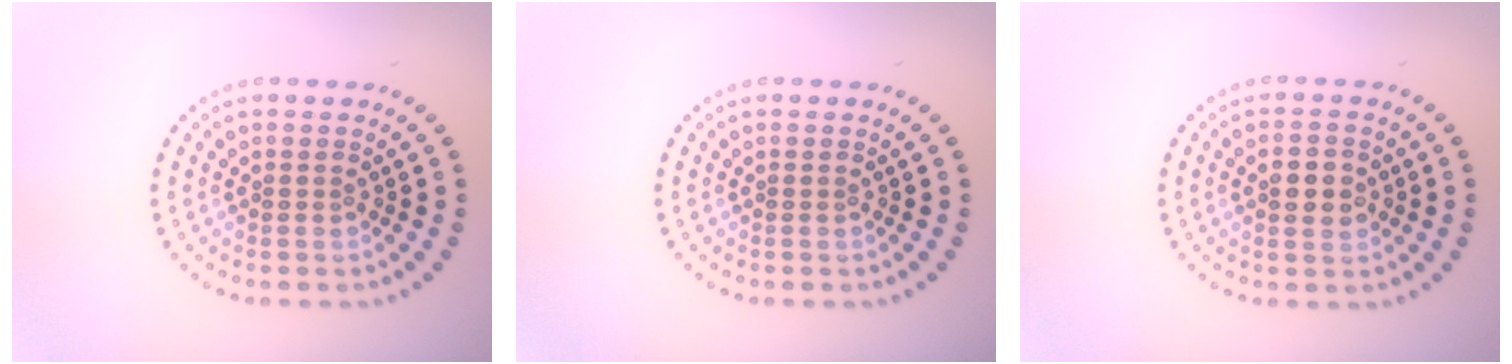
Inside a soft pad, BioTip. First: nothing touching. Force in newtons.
{"total": 0.0}
{"total": 2.9, "press": 2.9, "slide": 0.1}